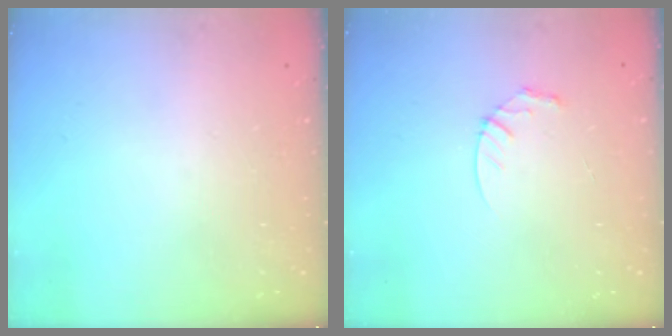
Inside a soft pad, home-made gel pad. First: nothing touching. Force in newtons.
{"total": 3.5, "press": 3.5, "slide": 0.3}